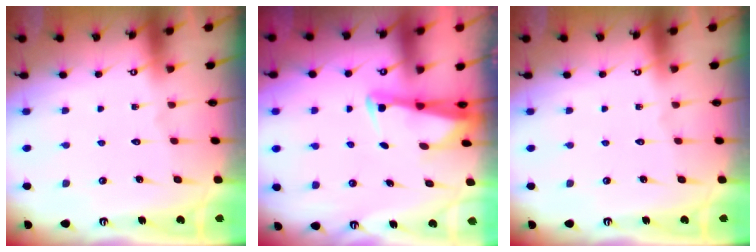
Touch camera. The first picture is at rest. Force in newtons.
{"total": 2.4, "press": 2.4, "slide": 0.5}
{"total": 0.0}